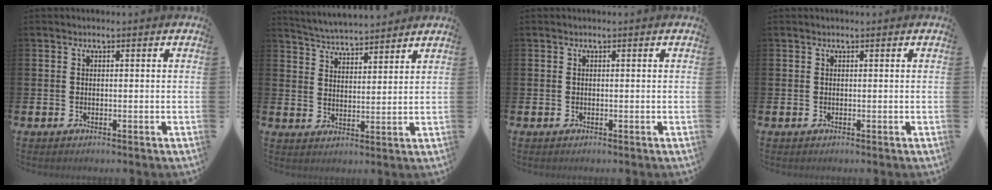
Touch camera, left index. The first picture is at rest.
{"total": 4.7, "force": [4.7, 0.4, -0.1], "torque": [-0.018, -0.030, 0.083]}
{"total": 0.0}
{"total": 0.0}